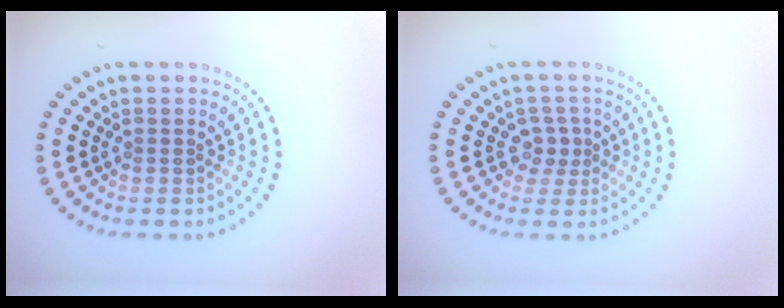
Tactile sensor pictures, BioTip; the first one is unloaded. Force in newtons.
{"total": 1.8, "press": 1.3, "slide": 1.1}